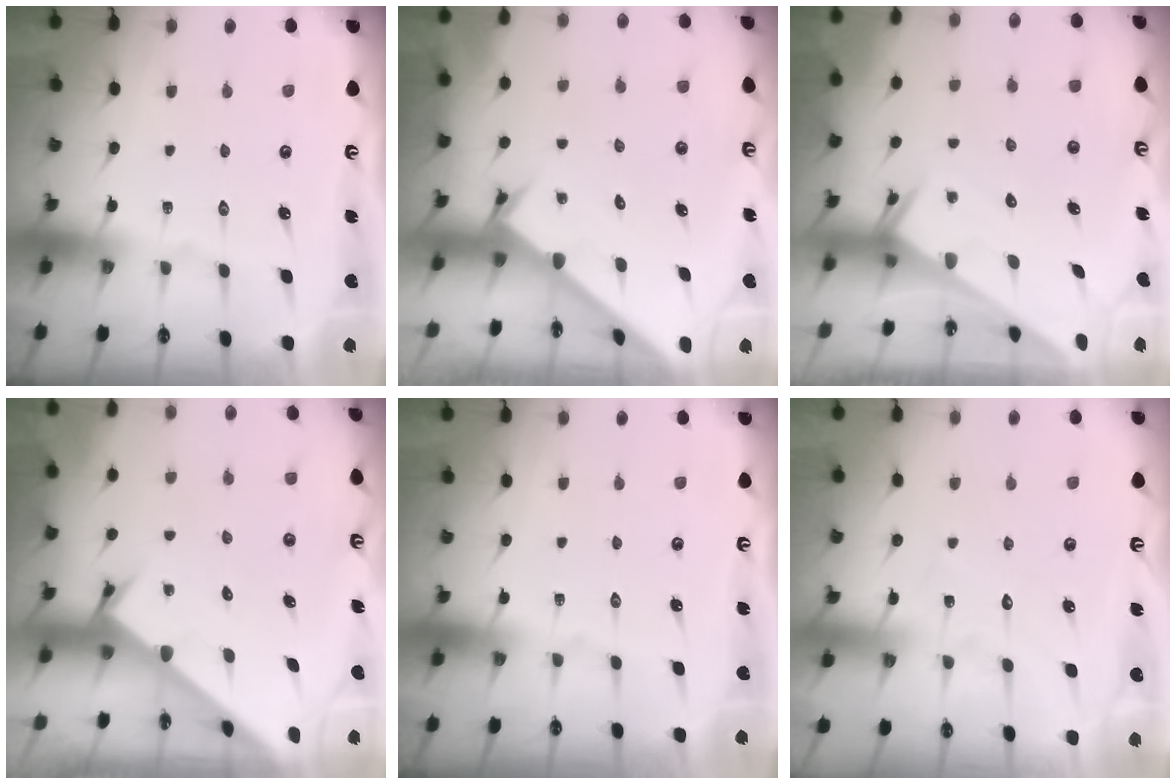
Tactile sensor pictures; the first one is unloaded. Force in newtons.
{"total": 2.7, "press": 2.7, "slide": 0.3}
{"total": 2.5, "press": 2.5, "slide": 0.1}
{"total": 2.3, "press": 2.3, "slide": 0.1}
{"total": 0.0}
{"total": 3.7, "press": 3.7, "slide": 0.4}